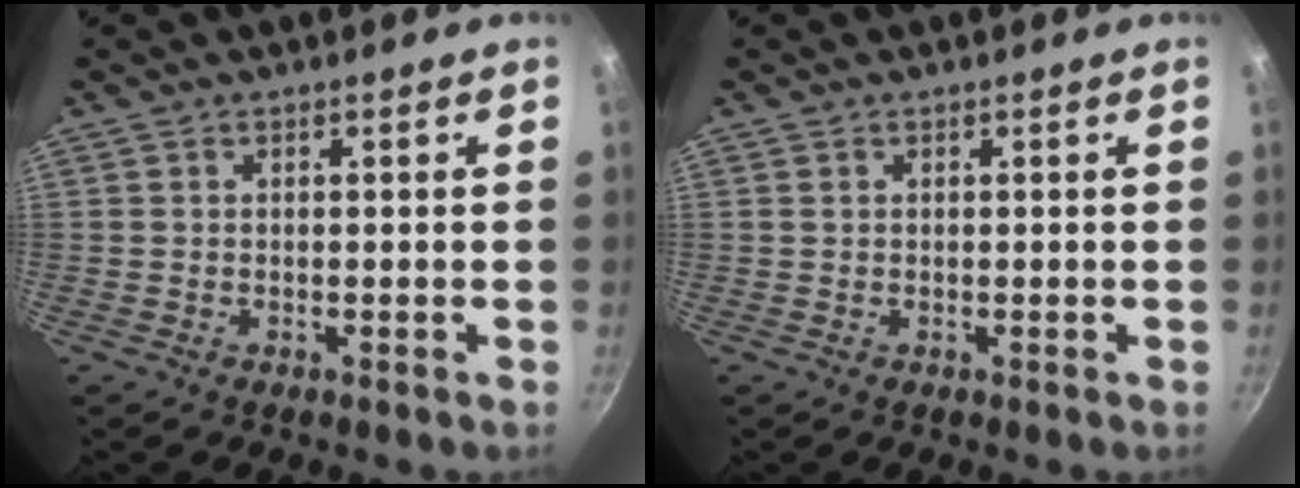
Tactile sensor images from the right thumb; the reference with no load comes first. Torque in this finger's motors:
{"motor_torque": [-0.65, -0.22, -0.07, -0.53, -0.02]}